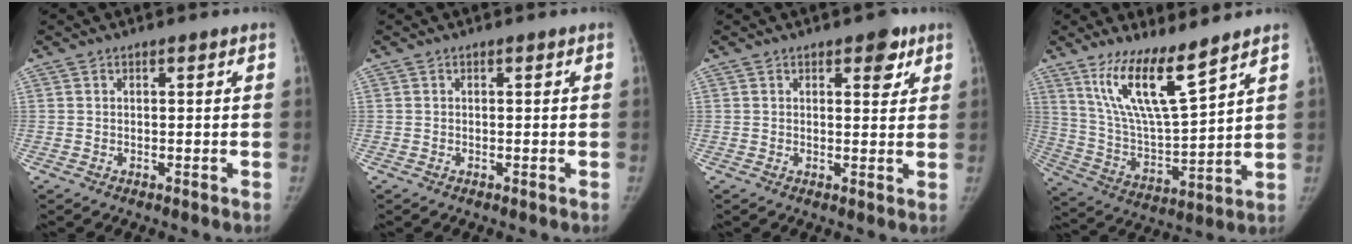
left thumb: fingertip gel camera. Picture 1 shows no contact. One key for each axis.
{"total": 0.0}
{"total": 4.2, "fx": 2.4, "fy": 2.2, "fz": 2.7, "tx": -0.011, "ty": -0.010, "tz": 0.027}
{"total": 14.3, "fx": 9.6, "fy": 2.6, "fz": 10.3, "tx": -0.179, "ty": -0.065, "tz": 0.198}